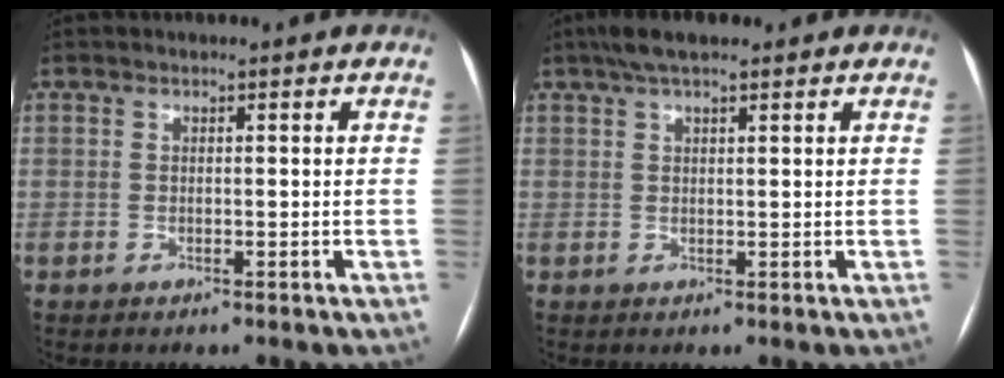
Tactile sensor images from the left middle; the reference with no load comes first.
{"total": 5.4, "force": [4.0, 1.3, 3.4], "torque": [-0.064, 0.027, 0.068]}